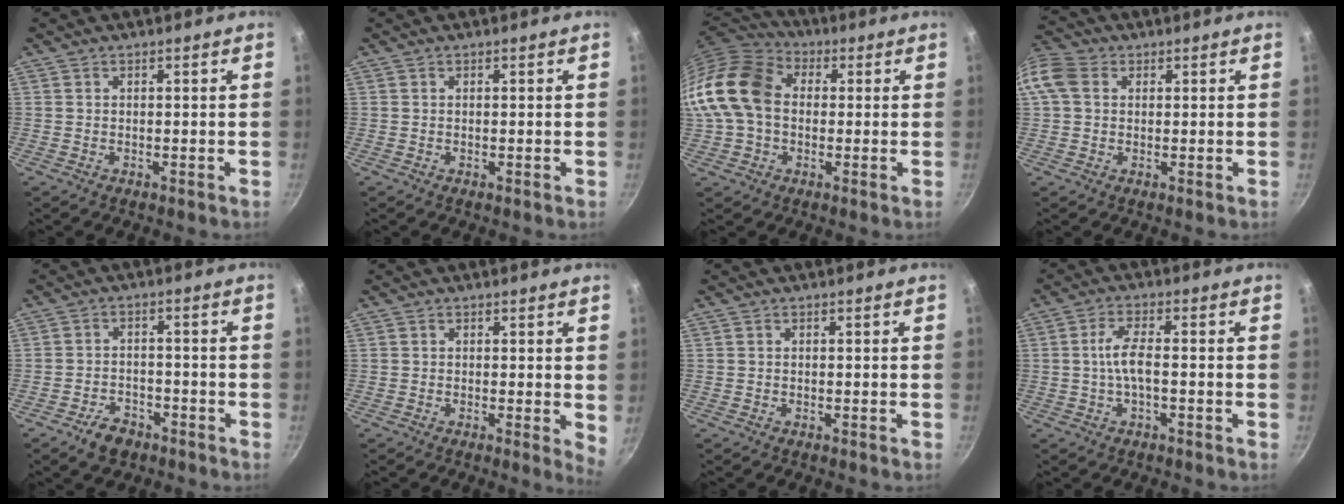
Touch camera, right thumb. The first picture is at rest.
{"total": 0.0}
{"total": 18.3, "force": [0.9, 13.5, 12.3], "torque": [-0.234, 0.039, 0.004]}
{"total": 9.5, "force": [2.2, 7.4, 5.6], "torque": [-0.122, 0.020, 0.028]}
{"total": 5.4, "force": [-3.6, 3.2, 2.3], "torque": [-0.032, 0.029, -0.057]}
{"total": 3.0, "force": [0.4, 1.1, 2.7], "torque": [-0.028, -0.005, 0.003]}
{"total": 0.0}
{"total": 5.0, "force": [-0.7, 1.5, 4.7], "torque": [-0.103, 0.015, -0.019]}